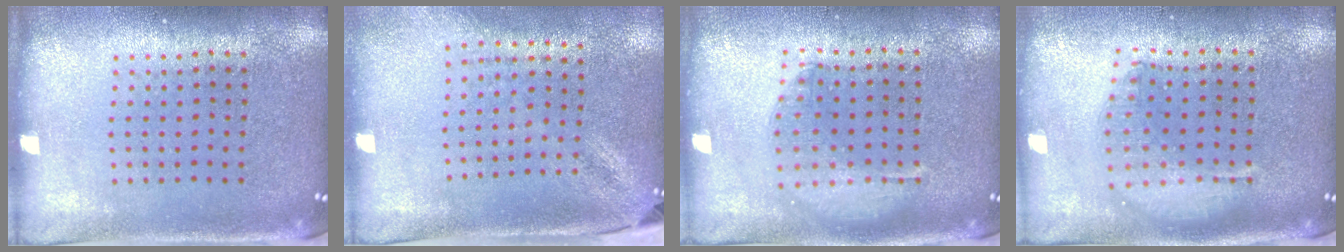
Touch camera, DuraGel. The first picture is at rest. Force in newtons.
{"total": 1.8, "press": 1.4, "slide": 1.2}
{"total": 1.4, "press": 1.3, "slide": 0.4}
{"total": 1.6, "press": 1.4, "slide": 0.7}